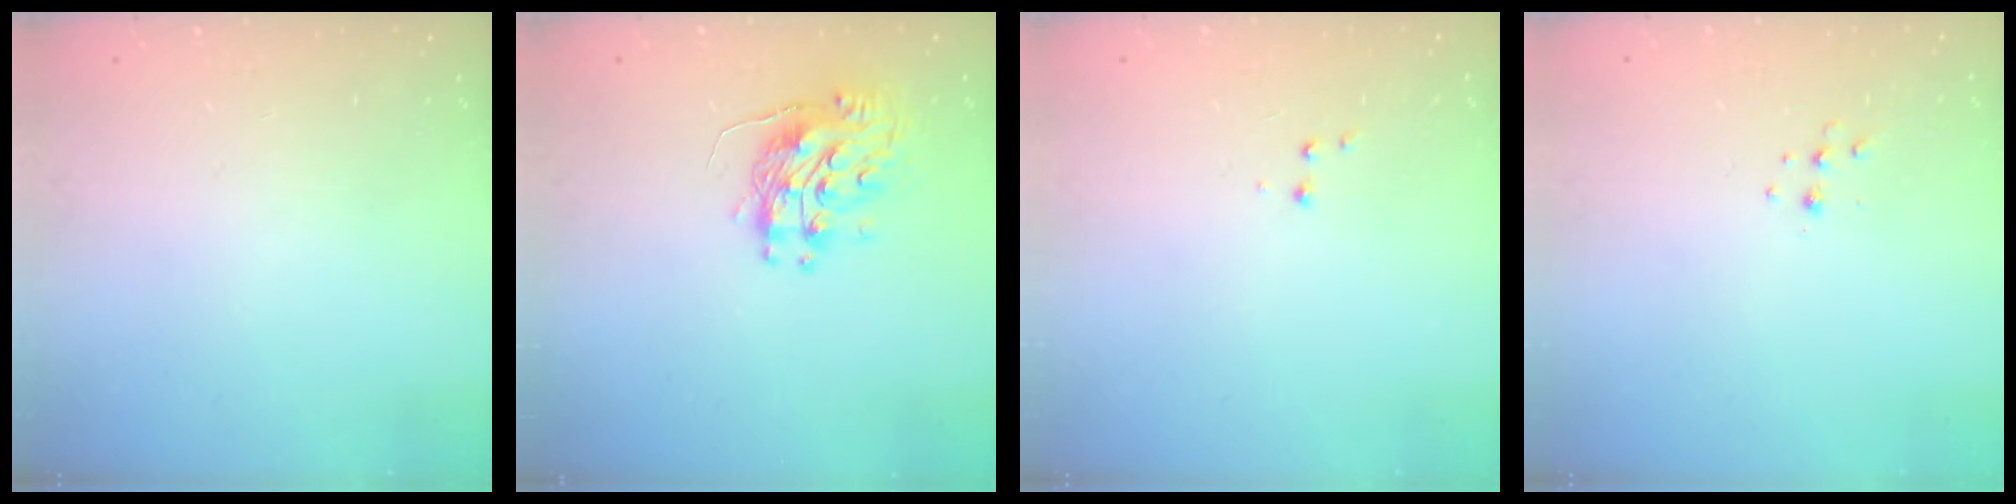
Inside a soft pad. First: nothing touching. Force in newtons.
{"total": 10.7, "press": 10.6, "slide": 1.2}
{"total": 2.6, "press": 2.5, "slide": 0.6}
{"total": 3.8, "press": 3.7, "slide": 0.7}